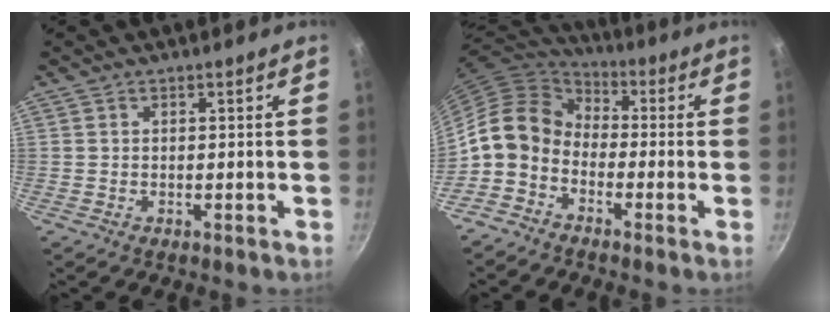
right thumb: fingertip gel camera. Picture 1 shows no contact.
{"total": 11.4, "force": [-2.9, 8.8, 6.7], "torque": [-0.101, 0.050, -0.080]}